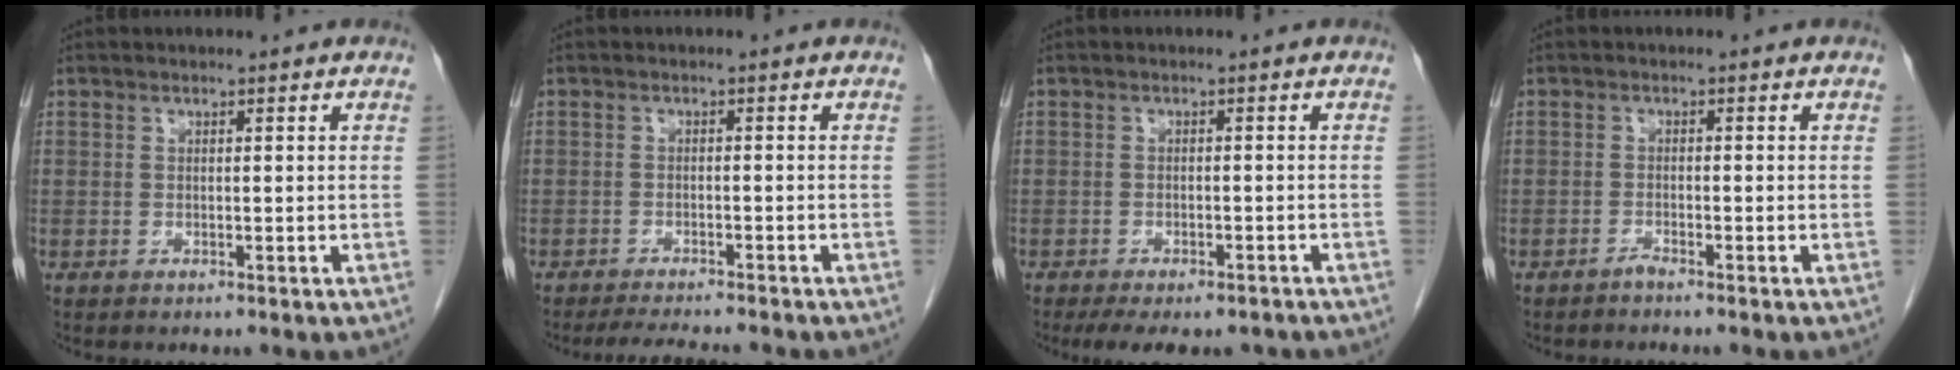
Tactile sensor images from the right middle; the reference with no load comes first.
{"total": 6.9, "force": [-6.2, 0.7, 2.9], "torque": [-0.041, -0.015, -0.092]}
{"total": 9.5, "force": [-7.6, 3.6, 4.3], "torque": [-0.065, -0.005, -0.097]}
{"total": 1.0, "force": [-0.9, -0.2, 0.3], "torque": [-0.007, 0.000, -0.017]}